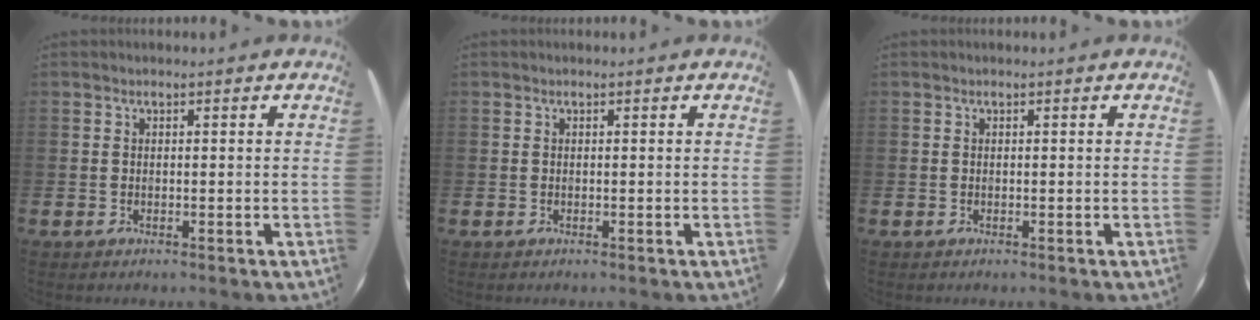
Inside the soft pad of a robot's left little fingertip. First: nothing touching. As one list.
[{"total": 0.0}, {"total": 0.0}]